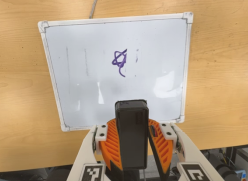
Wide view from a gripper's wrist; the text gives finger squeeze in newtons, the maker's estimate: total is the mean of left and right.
{"total": 9.9, "left": 10.2, "right": 9.6}